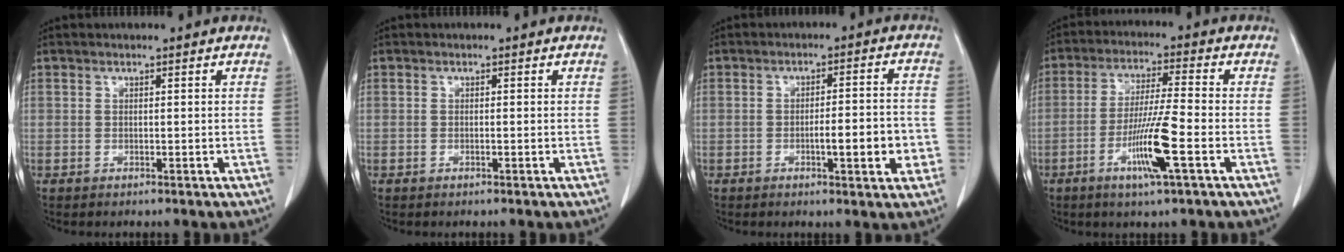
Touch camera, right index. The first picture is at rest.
{"total": 0.0}
{"total": 7.3, "force": [-2.1, 1.4, 6.9], "torque": [-0.094, 0.010, -0.023]}
{"total": 9.6, "force": [-3.7, -0.4, 8.9], "torque": [-0.171, -0.013, -0.069]}